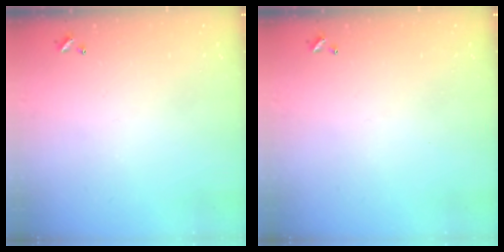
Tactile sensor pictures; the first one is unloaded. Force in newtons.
{"total": 0.0}